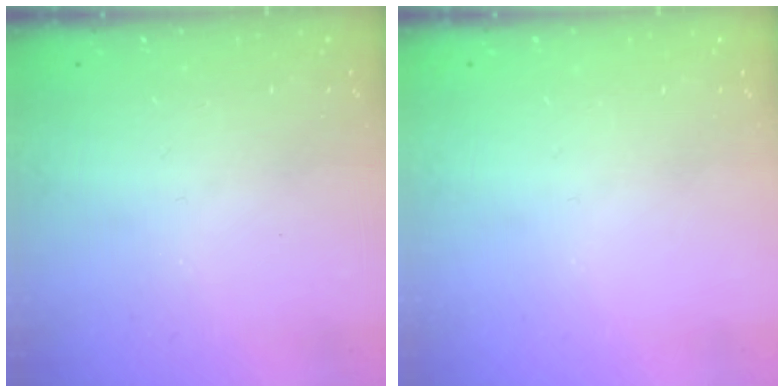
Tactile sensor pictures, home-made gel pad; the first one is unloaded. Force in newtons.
{"total": 0.0}